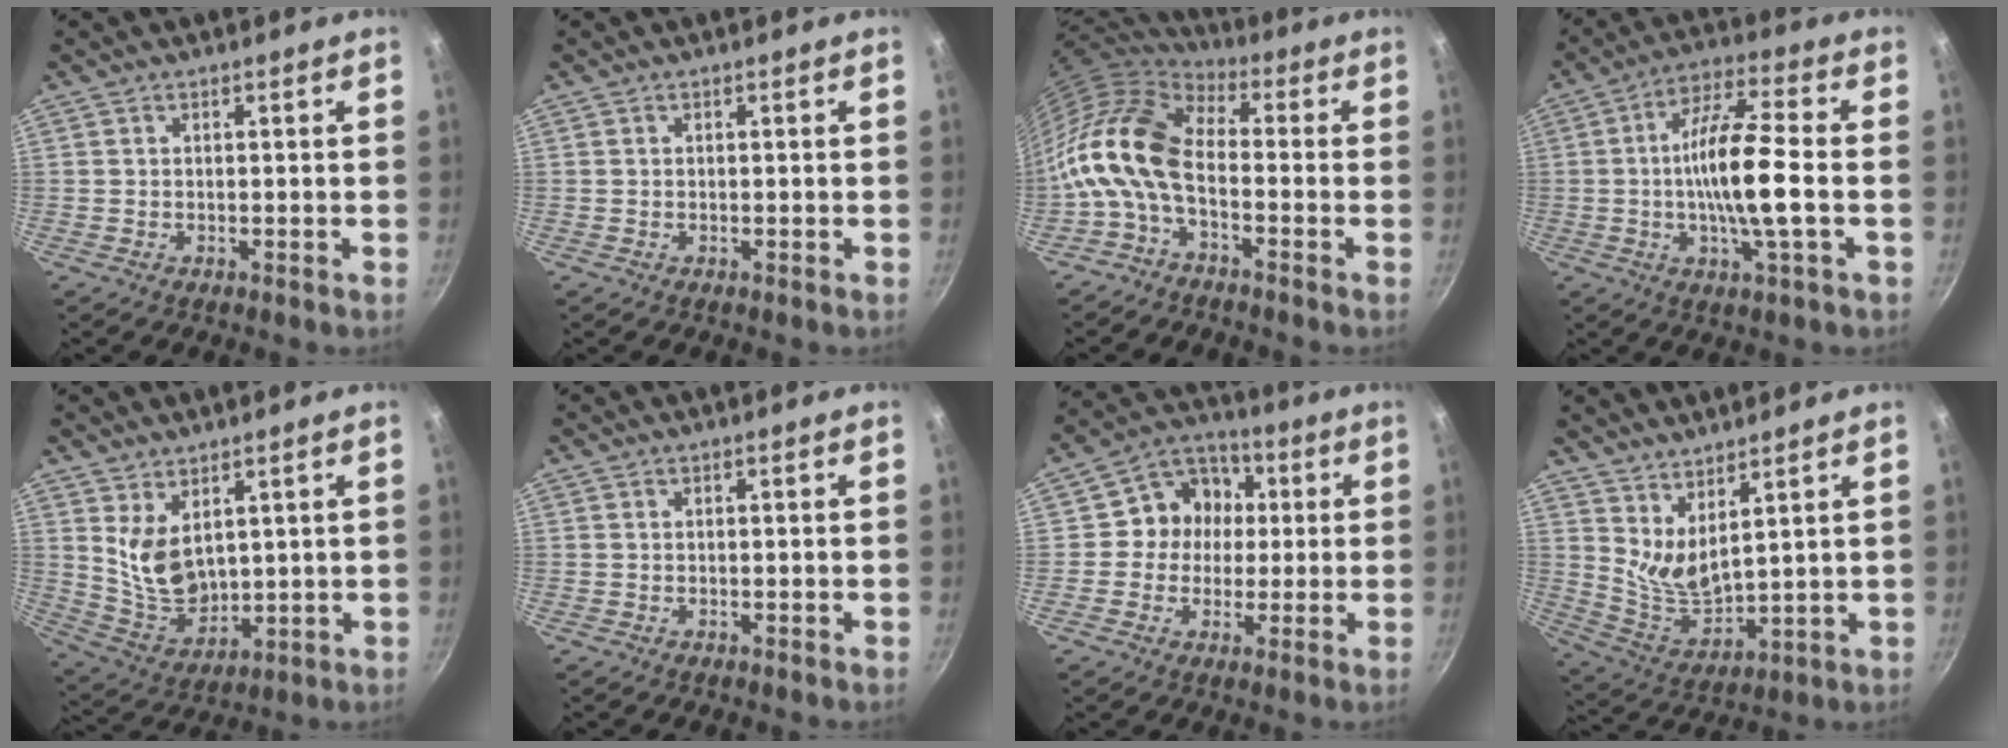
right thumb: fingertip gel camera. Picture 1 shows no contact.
{"total": 0.0}
{"total": 13.6, "force": [-3.2, 7.3, 11.0], "torque": [-0.212, 0.037, -0.084]}
{"total": 13.6, "force": [-1.5, 2.6, 13.3], "torque": [-0.241, 0.023, -0.036]}
{"total": 9.0, "force": [3.6, 5.4, 6.3], "torque": [-0.096, -0.044, 0.089]}
{"total": 0.0}
{"total": 10.1, "force": [0.9, 9.2, 4.2], "torque": [-0.022, 0.019, -0.006]}
{"total": 8.6, "force": [5.6, 2.7, 5.9], "torque": [-0.097, -0.068, 0.115]}